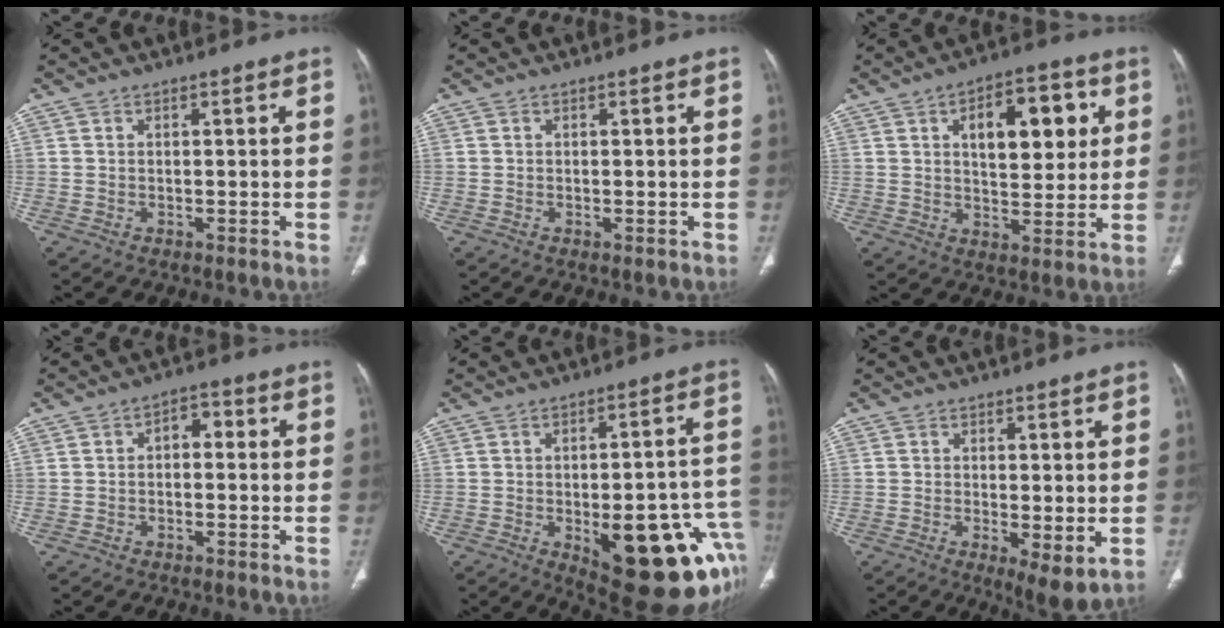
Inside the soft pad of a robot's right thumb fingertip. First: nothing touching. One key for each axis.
{"total": 0.0}
{"total": 13.7, "fx": 4.2, "fy": 7.0, "fz": 11.0, "tx": -0.118, "ty": -0.002, "tz": 0.063}
{"total": 3.7, "fx": 0.1, "fy": 2.4, "fz": 2.8, "tx": -0.027, "ty": 0.016, "tz": -0.009}
{"total": 24.8, "fx": -9.0, "fy": 10.0, "fz": 20.9, "tx": -0.181, "ty": 0.027, "tz": -0.097}
{"total": 5.8, "fx": -1.0, "fy": 1.9, "fz": 5.4, "tx": -0.087, "ty": -0.024, "tz": -0.015}